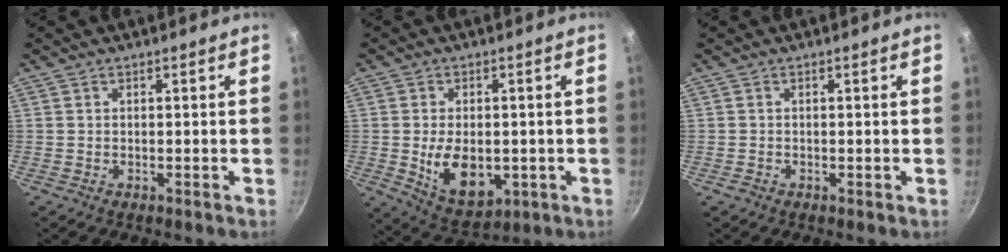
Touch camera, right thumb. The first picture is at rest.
{"total": 11.0, "force": [-1.4, 7.0, 8.4], "torque": [-0.119, -0.008, -0.004]}
{"total": 0.6, "force": [-0.3, 0.5, 0.2], "torque": [-0.003, 0.001, -0.006]}